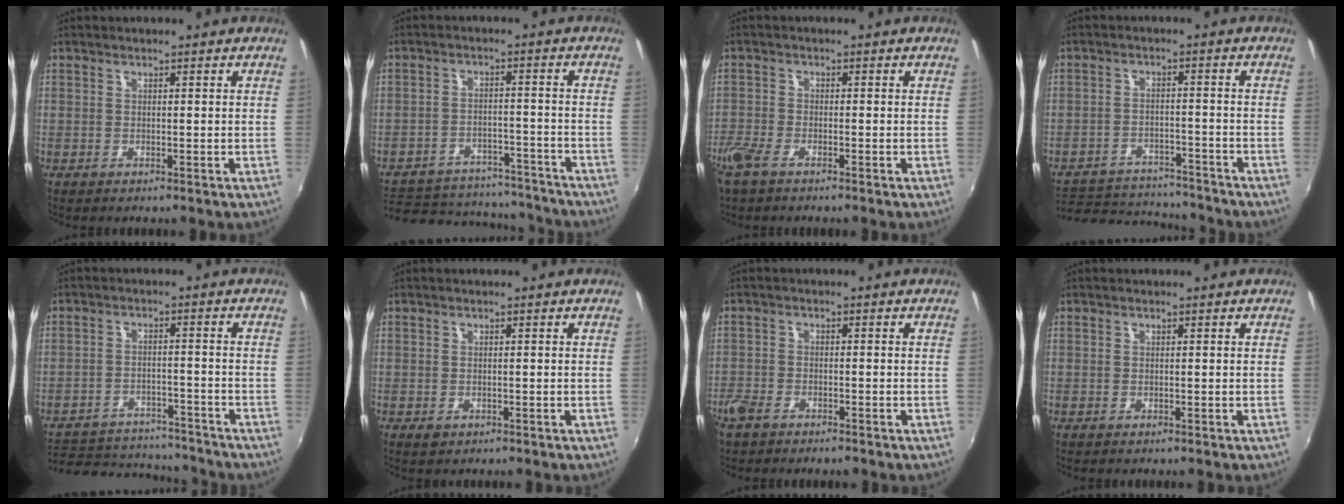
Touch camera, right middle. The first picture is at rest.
{"total": 21.5, "force": [-17.9, 9.0, 7.9], "torque": [-0.178, 0.020, -0.223]}
{"total": 4.8, "force": [-3.5, 1.7, 2.8], "torque": [-0.077, -0.010, -0.074]}
{"total": 15.6, "force": [-13.8, 5.4, 5.0], "torque": [-0.122, 0.006, -0.192]}
{"total": 17.7, "force": [-15.2, 6.7, 6.1], "torque": [-0.145, 0.009, -0.204]}
{"total": 1.1, "force": [-0.5, 0.9, 0.5], "torque": [-0.007, -0.004, -0.008]}
{"total": 4.7, "force": [-3.5, 2.2, 2.1], "torque": [-0.060, -0.009, -0.070]}
{"total": 0.0}